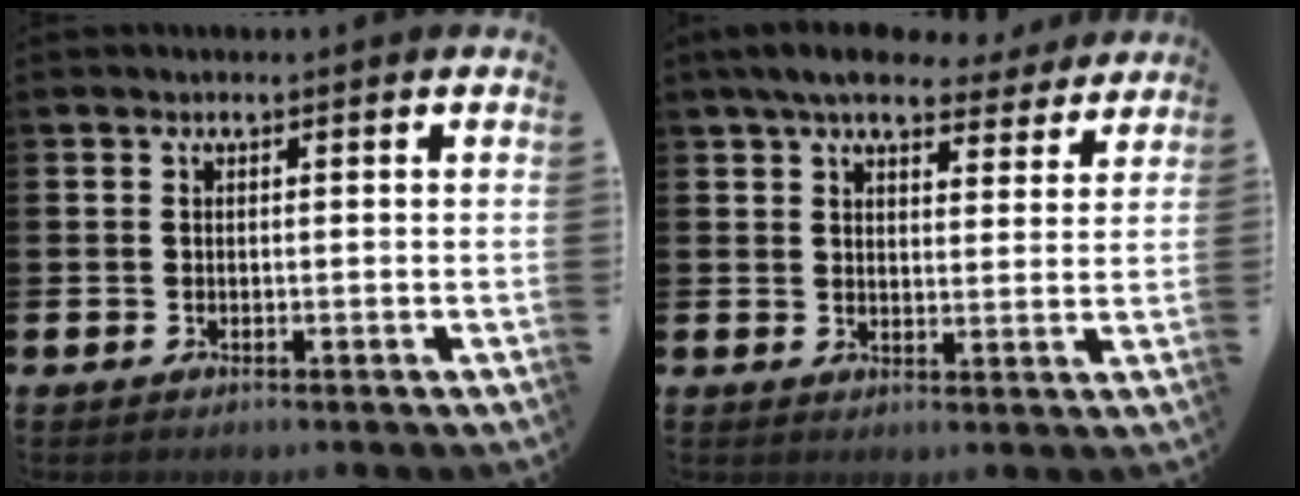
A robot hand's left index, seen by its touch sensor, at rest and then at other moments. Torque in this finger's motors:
{"motor_torque": [1.13, -1.01, 0.82, 0.21]}